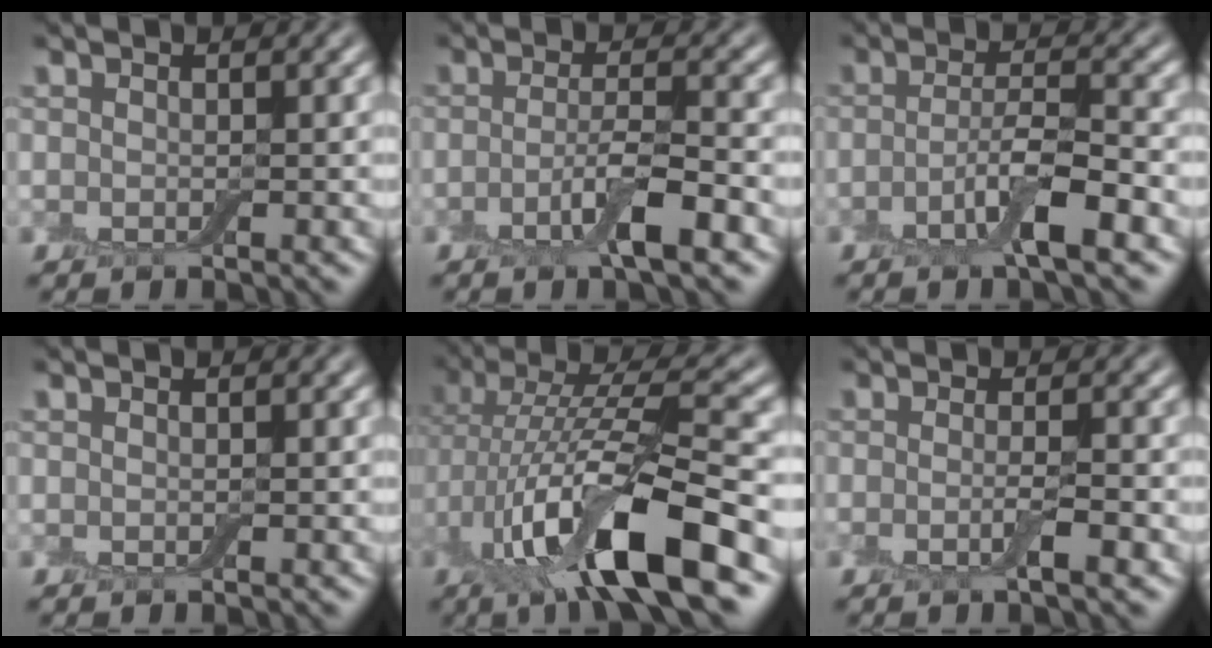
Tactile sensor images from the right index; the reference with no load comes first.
{"total": 4.0, "force": [-1.8, 0.7, 3.5], "torque": [-0.065, 0.006, -0.040]}
{"total": 4.4, "force": [-2.0, 0.7, 3.9], "torque": [-0.072, 0.007, -0.046]}
{"total": 0.0}
{"total": 11.8, "force": [-2.7, 3.5, 11.0], "torque": [-0.203, 0.008, -0.056]}
{"total": 2.2, "force": [-0.6, 0.3, 2.1], "torque": [-0.038, -0.005, -0.015]}